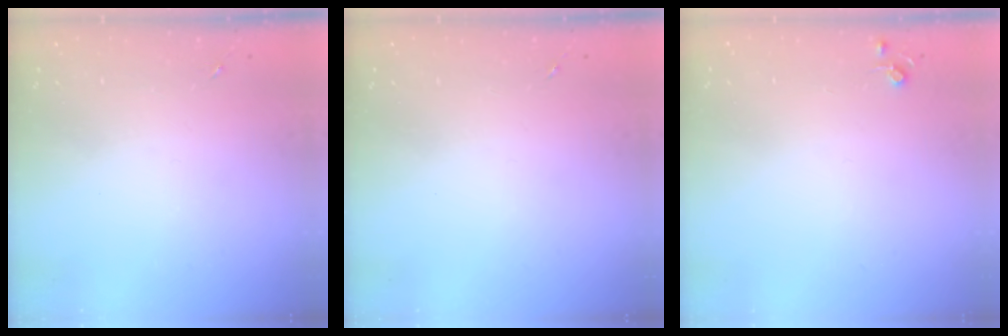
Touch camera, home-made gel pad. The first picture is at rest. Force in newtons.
{"total": 0.0}
{"total": 3.8, "press": 3.8, "slide": 0.5}